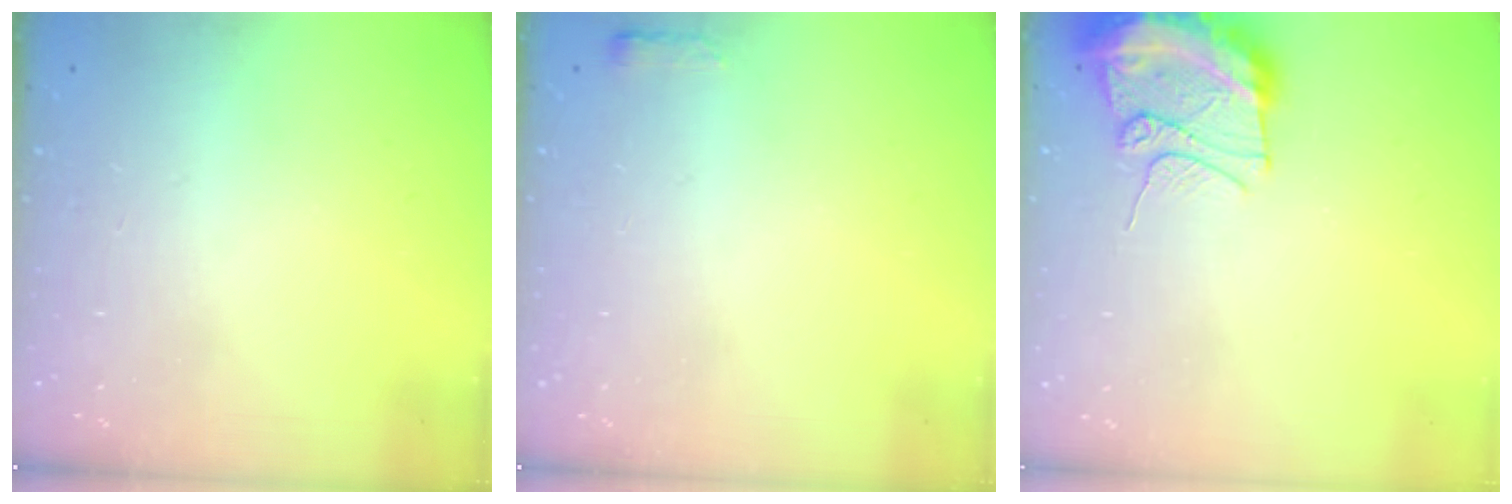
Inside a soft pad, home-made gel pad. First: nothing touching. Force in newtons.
{"total": 2.4, "press": 2.4, "slide": 0.4}
{"total": 12.4, "press": 12.3, "slide": 1.6}